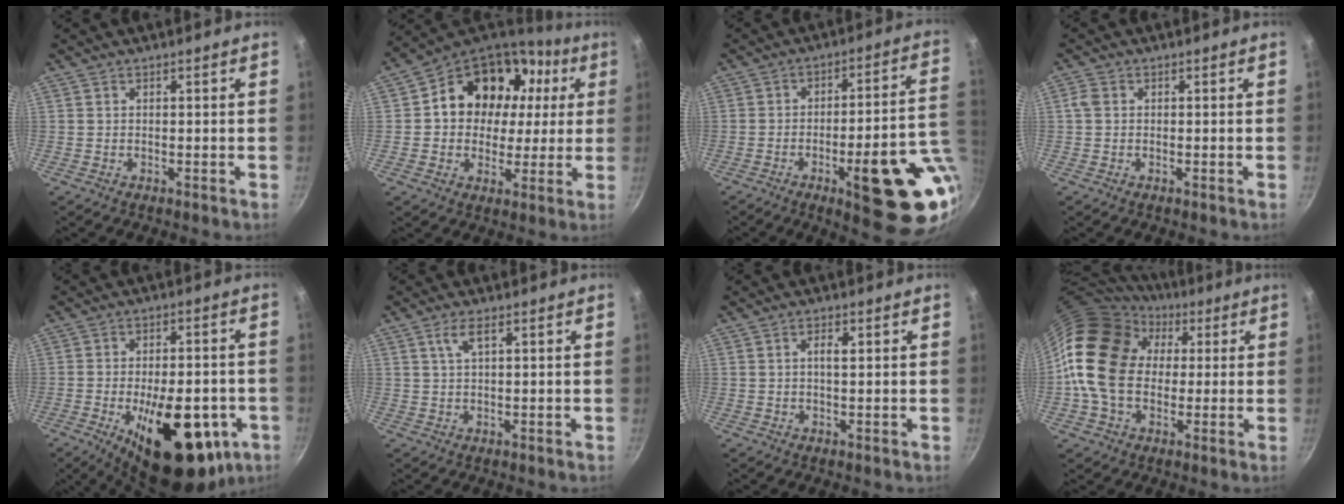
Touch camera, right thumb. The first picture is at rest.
{"total": 19.7, "force": [4.5, 15.7, 11.0], "torque": [-0.151, 0.028, 0.069]}
{"total": 20.6, "force": [-5.6, 5.9, 19.0], "torque": [-0.210, 0.015, -0.069]}
{"total": 2.0, "force": [0.2, 1.5, 1.2], "torque": [-0.027, 0.006, 0.003]}
{"total": 22.5, "force": [-7.6, 10.8, 18.3], "torque": [-0.235, 0.010, -0.094]}
{"total": 3.0, "force": [1.3, 0.7, 2.6], "torque": [-0.052, 0.001, 0.030]}
{"total": 1.9, "force": [0.5, 0.6, 1.7], "torque": [-0.030, 0.002, 0.009]}
{"total": 20.0, "force": [2.1, 15.3, 12.7], "torque": [-0.215, 0.031, 0.028]}